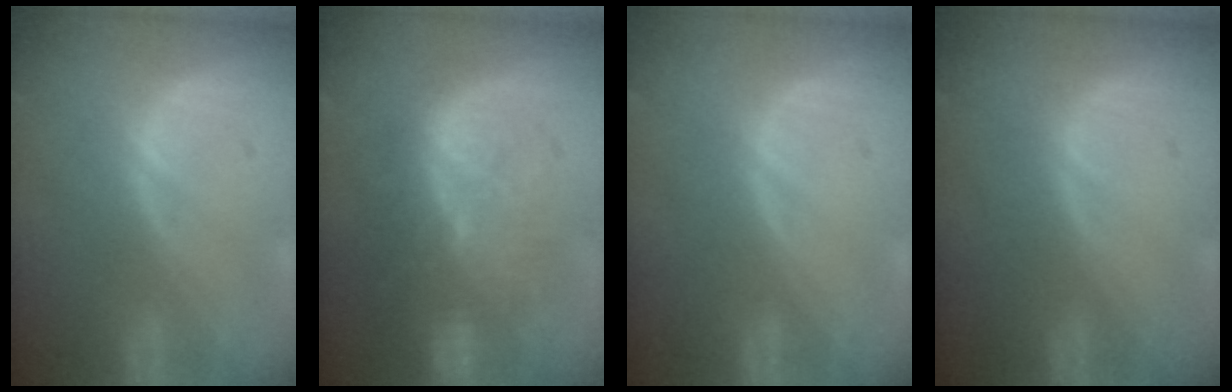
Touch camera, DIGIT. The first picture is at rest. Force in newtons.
{"total": 10.4, "press": 9.6, "slide": 3.8}
{"total": 0.0}
{"total": 0.0}